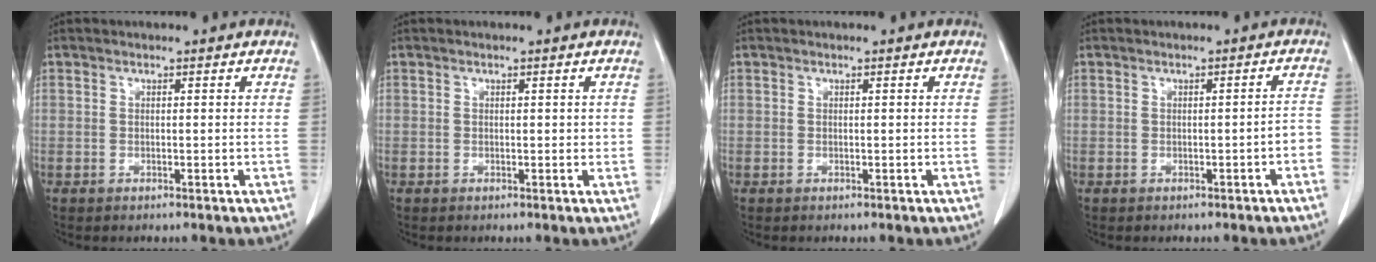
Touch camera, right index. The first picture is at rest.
{"total": 1.0, "force": [0.2, 0.6, 0.8], "torque": [-0.007, 0.001, 0.003]}
{"total": 0.0}
{"total": 1.9, "force": [-1.1, 0.3, 1.6], "torque": [-0.011, 0.005, -0.014]}